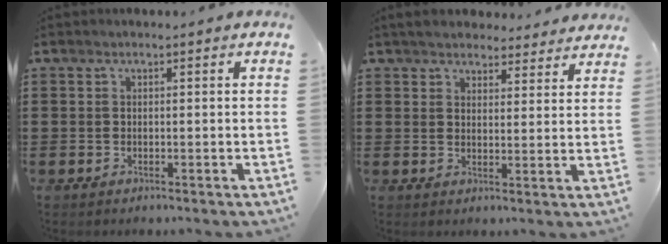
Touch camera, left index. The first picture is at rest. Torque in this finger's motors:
{"motor_torque": [1.43, -0.71, 0.63, 0.07]}